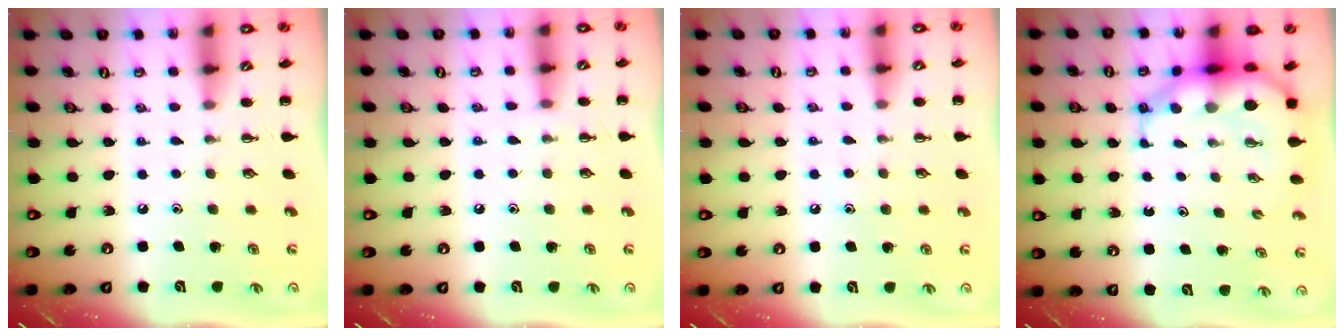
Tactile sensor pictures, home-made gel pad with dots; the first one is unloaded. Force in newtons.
{"total": 7.0, "press": 6.6, "slide": 2.3}
{"total": 5.6, "press": 5.4, "slide": 1.4}
{"total": 8.4, "press": 8.1, "slide": 2.2}